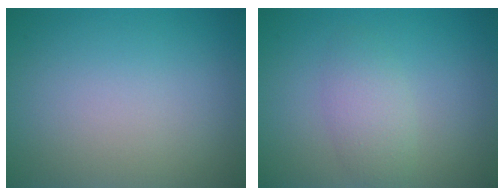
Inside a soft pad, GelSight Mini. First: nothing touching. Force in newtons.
{"total": 2.3, "press": 2.3, "slide": 0.1}